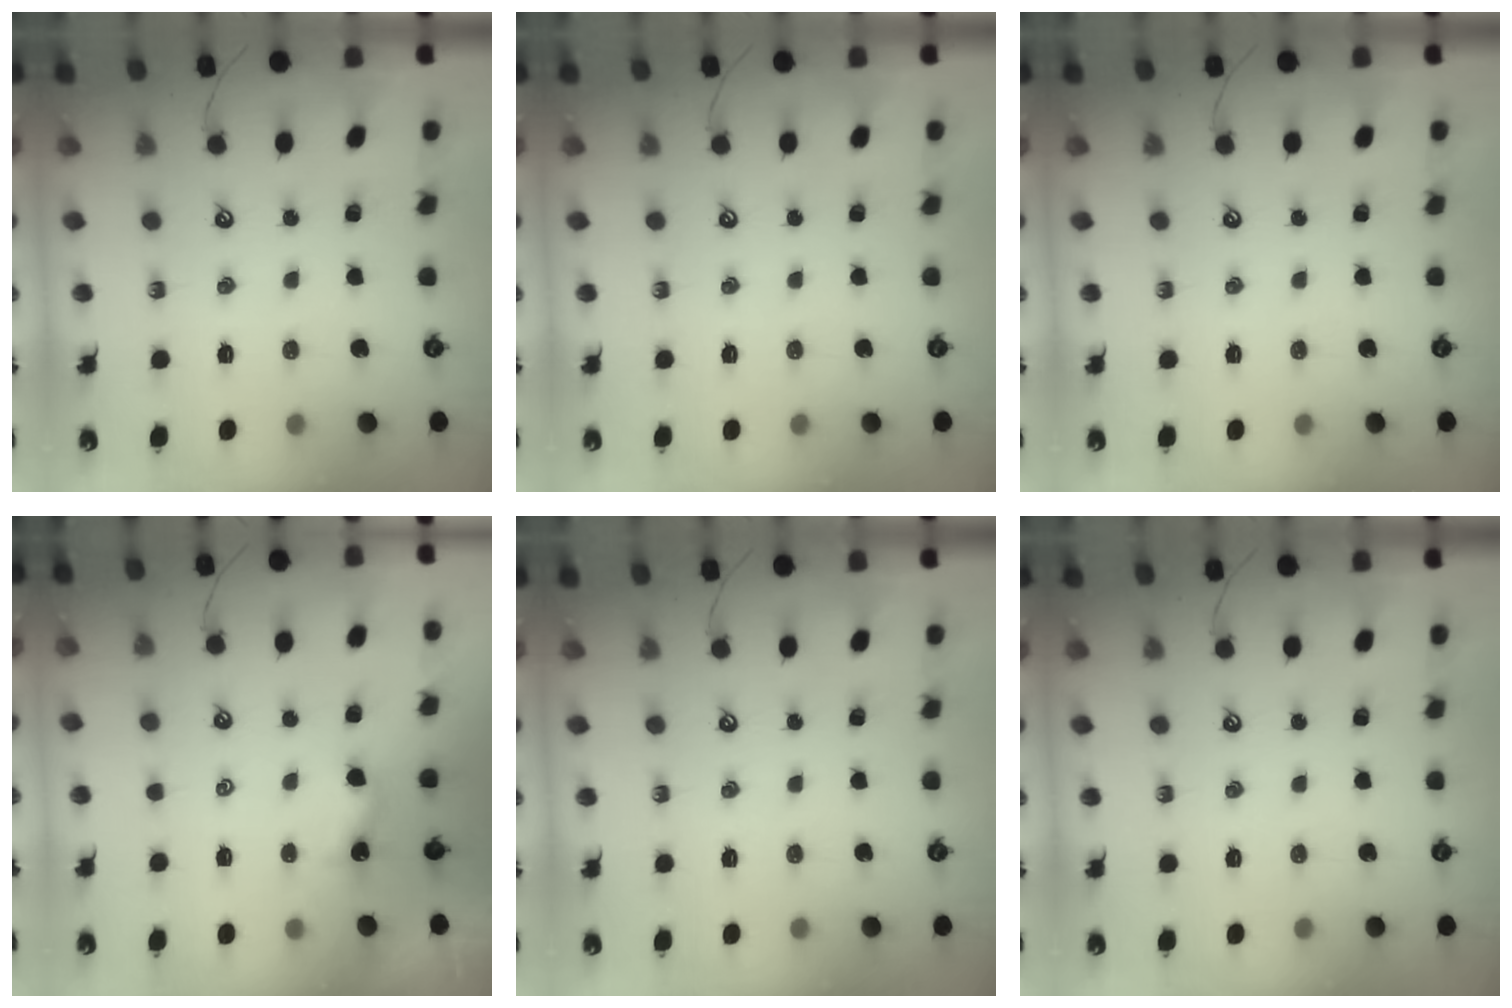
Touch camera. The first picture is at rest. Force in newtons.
{"total": 0.0}
{"total": 0.0}
{"total": 1.7, "press": 1.7, "slide": 0.2}
{"total": 0.0}
{"total": 0.0}